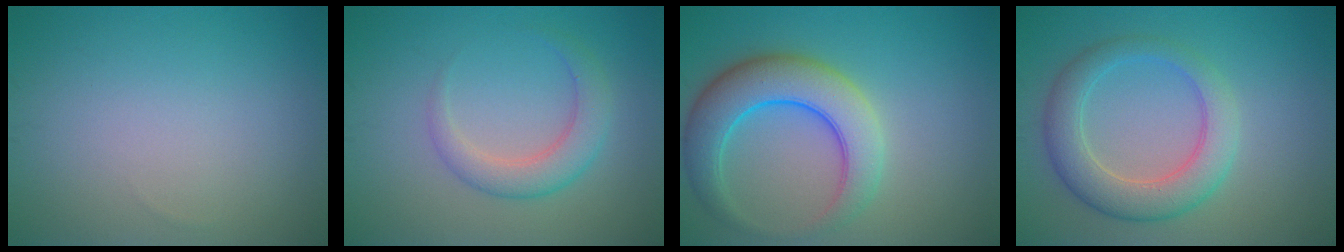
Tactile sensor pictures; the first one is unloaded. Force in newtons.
{"total": 3.2, "press": 3.2, "slide": 0.3}
{"total": 6.9, "press": 6.9, "slide": 0.4}
{"total": 5.2, "press": 5.2, "slide": 0.0}